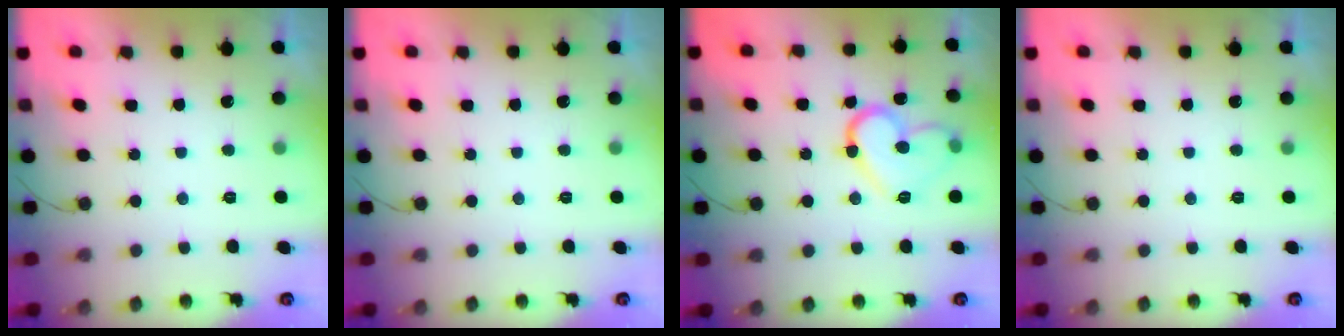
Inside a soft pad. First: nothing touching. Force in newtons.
{"total": 0.0}
{"total": 13.9, "press": 13.8, "slide": 1.2}
{"total": 0.0}